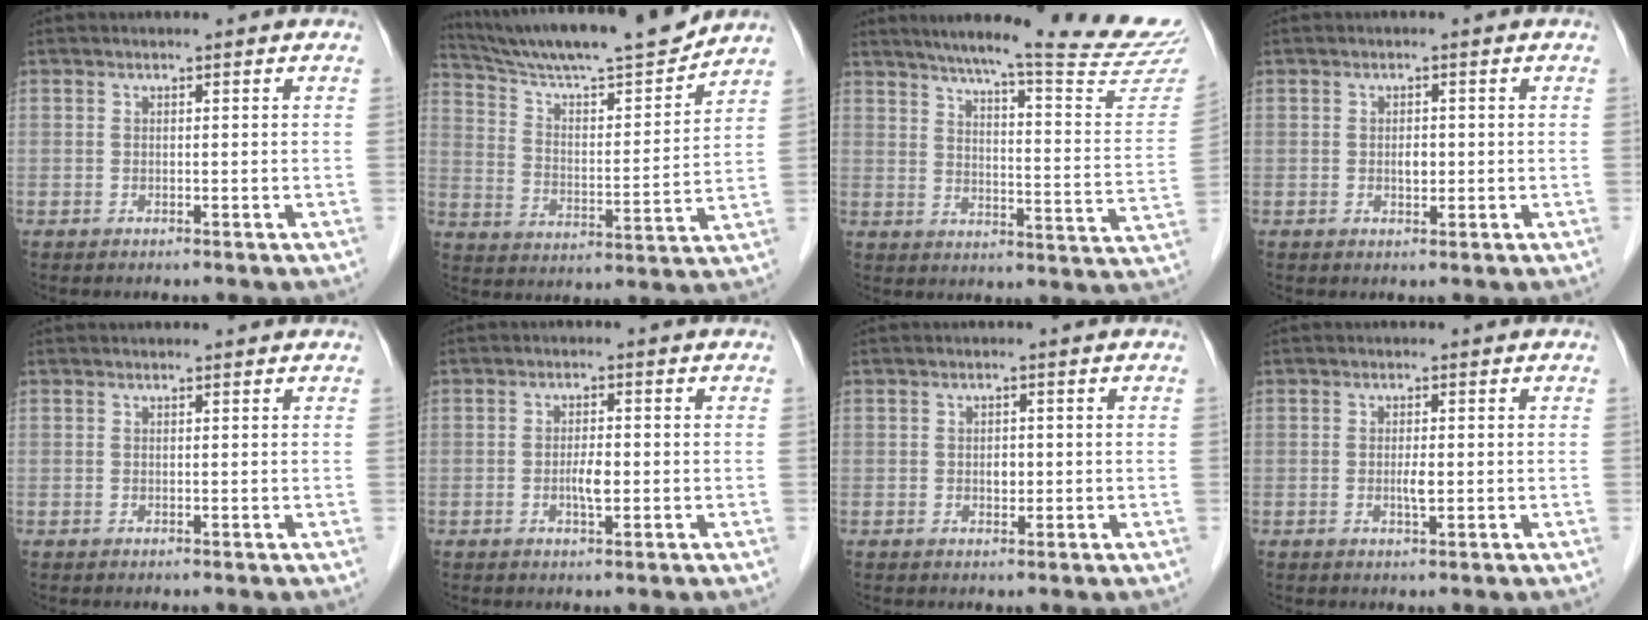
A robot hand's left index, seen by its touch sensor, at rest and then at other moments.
{"total": 17.7, "force": [16.4, 0.5, 6.7], "torque": [-0.121, -0.007, 0.262]}
{"total": 24.2, "force": [21.8, -0.4, 10.5], "torque": [-0.148, -0.088, 0.270]}
{"total": 1.5, "force": [-0.1, 0.9, 1.2], "torque": [-0.022, 0.000, 0.000]}
{"total": 1.9, "force": [1.9, 0.2, 0.4], "torque": [-0.010, 0.018, 0.024]}
{"total": 2.6, "force": [-0.5, 0.6, 2.4], "torque": [-0.047, 0.001, -0.008]}
{"total": 1.4, "force": [-0.1, 0.9, 1.0], "torque": [-0.017, 0.001, 0.001]}
{"total": 1.6, "force": [-0.1, 0.3, 1.6], "torque": [-0.031, -0.002, -0.001]}